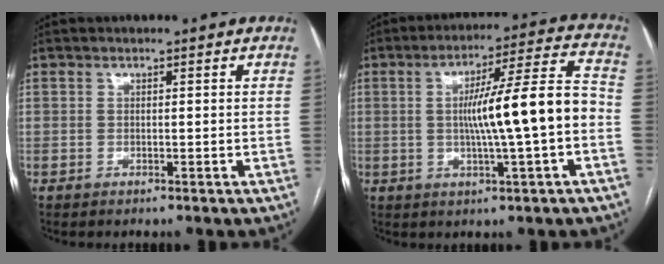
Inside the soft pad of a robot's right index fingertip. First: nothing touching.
{"total": 12.9, "force": [-1.3, 0.0, 12.9], "torque": [-0.204, 0.015, -0.023]}